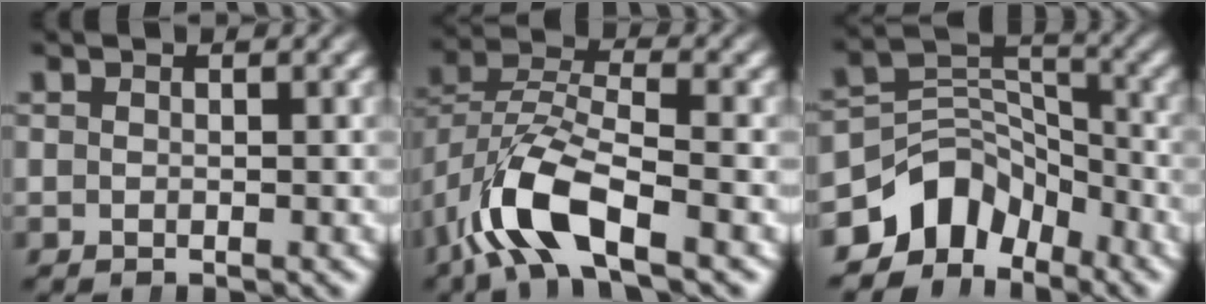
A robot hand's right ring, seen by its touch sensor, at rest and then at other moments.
{"total": 5.7, "force": [-2.0, 3.1, 4.4], "torque": [-0.109, -0.023, -0.025]}
{"total": 9.7, "force": [-4.2, 7.3, 4.7], "torque": [-0.069, -0.018, -0.072]}